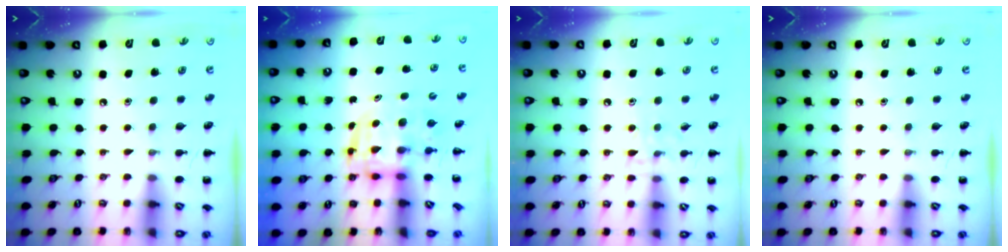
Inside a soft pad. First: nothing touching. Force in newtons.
{"total": 3.3, "press": 3.2, "slide": 0.6}
{"total": 6.5, "press": 6.4, "slide": 1.2}
{"total": 0.0}